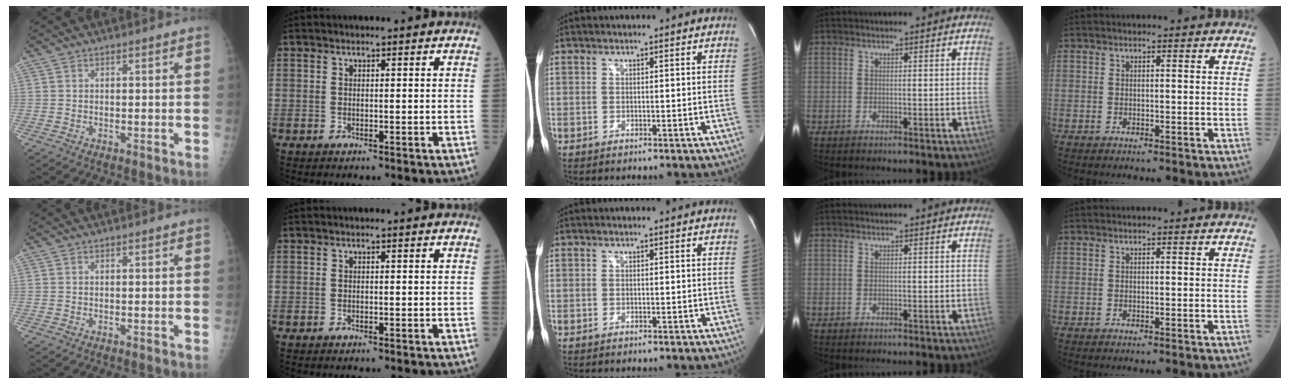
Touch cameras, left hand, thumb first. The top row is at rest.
{}